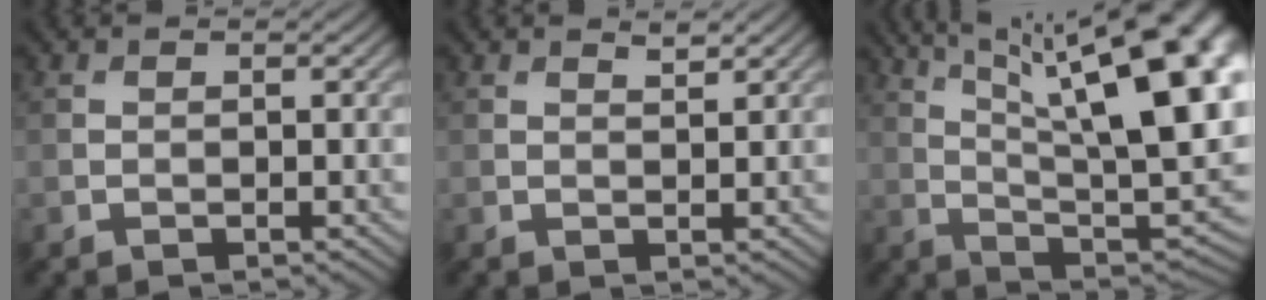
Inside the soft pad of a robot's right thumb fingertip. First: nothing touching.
{"total": 1.2, "force": [1.0, 0.2, 0.6], "torque": [-0.015, -0.002, 0.019]}
{"total": 21.1, "force": [7.8, 7.3, 18.2], "torque": [-0.262, 0.042, 0.123]}